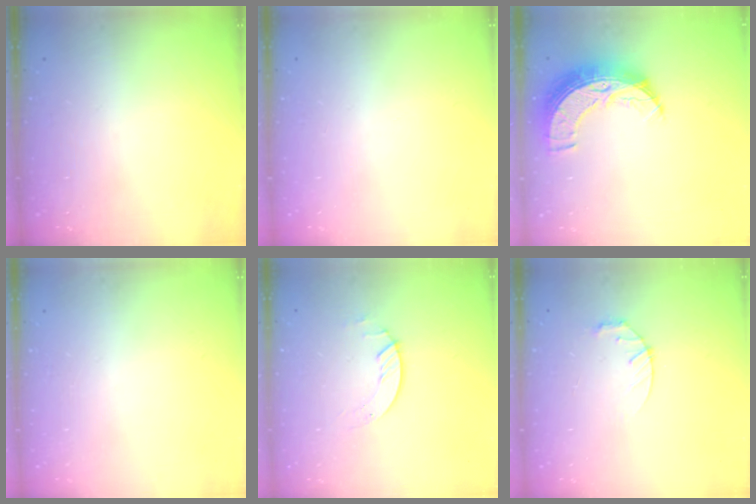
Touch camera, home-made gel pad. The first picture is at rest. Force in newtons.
{"total": 0.0}
{"total": 11.5, "press": 11.5, "slide": 0.9}
{"total": 0.0}
{"total": 2.0, "press": 2.0, "slide": 0.2}
{"total": 3.6, "press": 3.6, "slide": 0.5}